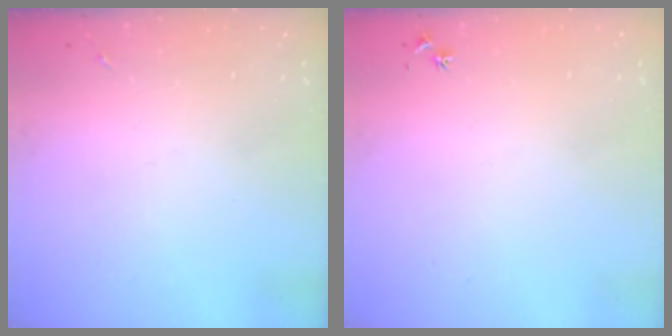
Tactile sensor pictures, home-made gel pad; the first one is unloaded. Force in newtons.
{"total": 2.5, "press": 2.5, "slide": 0.3}